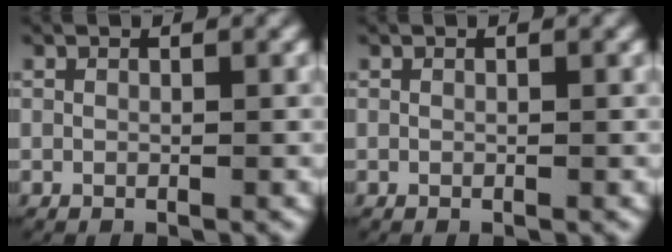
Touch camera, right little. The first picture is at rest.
{"total": 0.0}